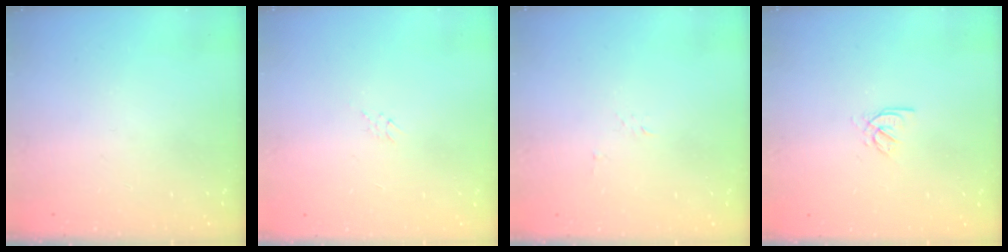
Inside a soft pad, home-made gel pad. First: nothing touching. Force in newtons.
{"total": 3.8, "press": 3.7, "slide": 0.6}
{"total": 2.7, "press": 2.7, "slide": 0.3}
{"total": 2.2, "press": 2.2, "slide": 0.4}